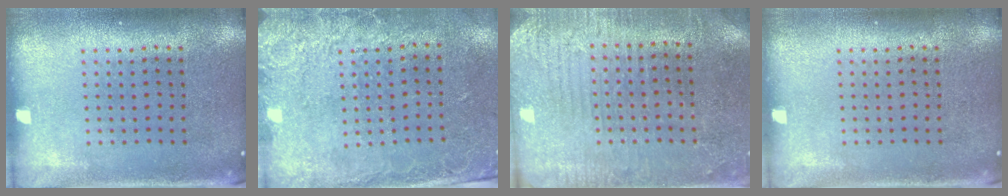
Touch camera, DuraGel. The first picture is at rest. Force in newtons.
{"total": 2.7, "press": 2.0, "slide": 1.8}
{"total": 2.9, "press": 2.7, "slide": 0.9}
{"total": 0.0}